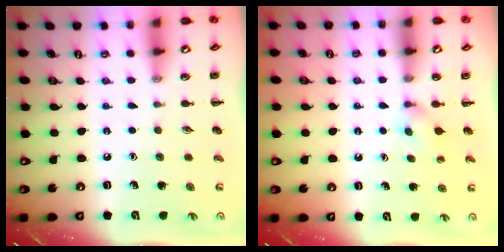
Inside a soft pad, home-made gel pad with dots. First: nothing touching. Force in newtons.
{"total": 2.8, "press": 2.5, "slide": 1.2}